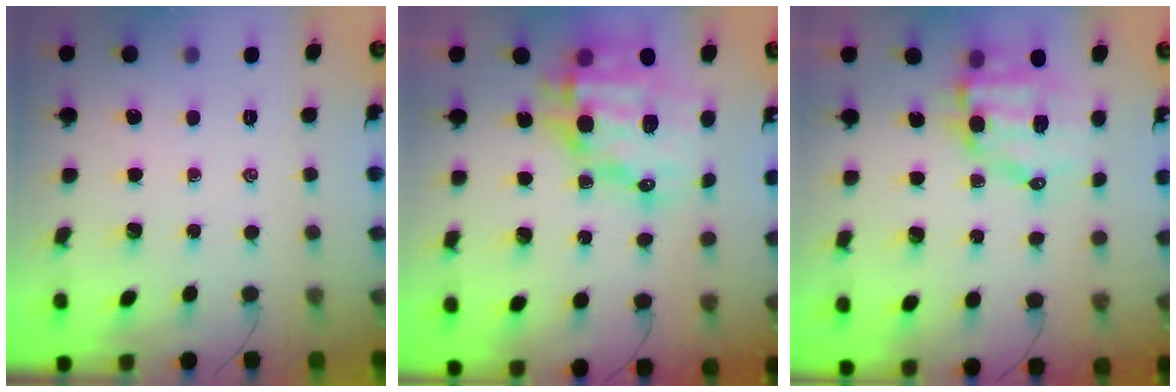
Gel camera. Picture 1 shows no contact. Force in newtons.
{"total": 19.2, "press": 18.8, "slide": 3.8}
{"total": 8.9, "press": 8.6, "slide": 2.1}